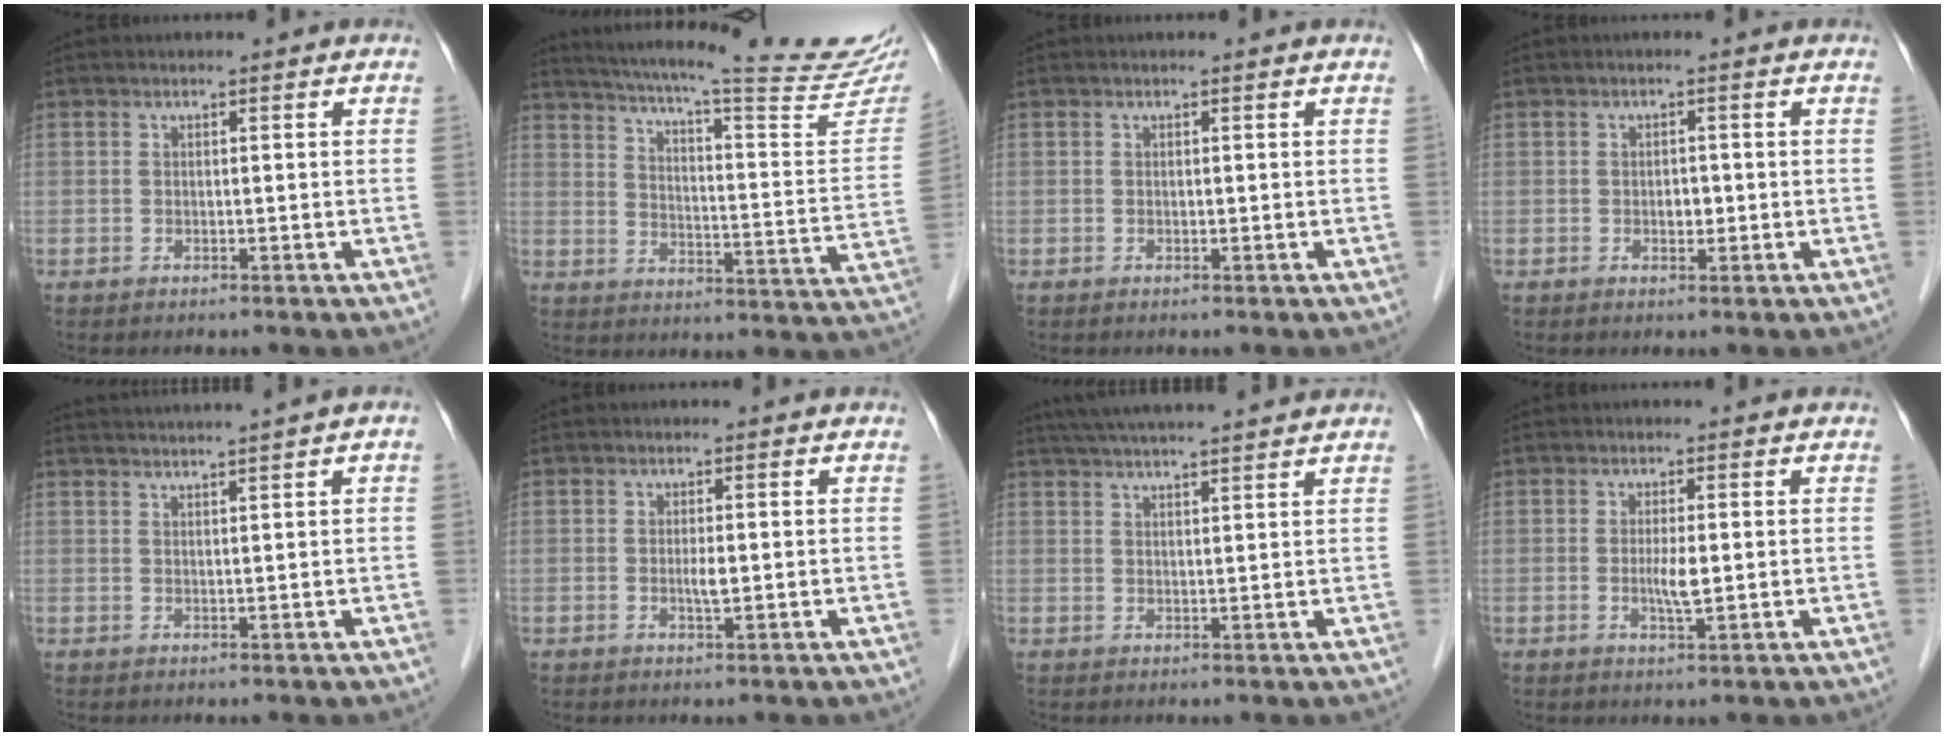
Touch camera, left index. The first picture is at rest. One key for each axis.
{"total": 26.8, "fx": 24.0, "fy": 0.5, "fz": 12.1, "tx": -0.188, "ty": -0.077, "tz": 0.304}
{"total": 0.0}
{"total": 1.4, "fx": -0.2, "fy": 1.0, "fz": 1.0, "tx": -0.017, "ty": 0.002, "tz": -0.001}
{"total": 5.1, "fx": 4.4, "fy": -1.6, "fz": 2.2, "tx": -0.030, "ty": 0.017, "tz": 0.071}
{"total": 1.5, "fx": 0.0, "fy": 0.2, "fz": 1.5, "tx": -0.029, "ty": -0.001, "tz": 0.001}
{"total": 13.8, "fx": 12.4, "fy": 0.4, "fz": 6.2, "tx": -0.109, "ty": 0.036, "tz": 0.176}
{"total": 2.7, "fx": 0.0, "fy": 0.4, "fz": 2.7, "tx": -0.055, "ty": -0.004, "tz": 0.001}